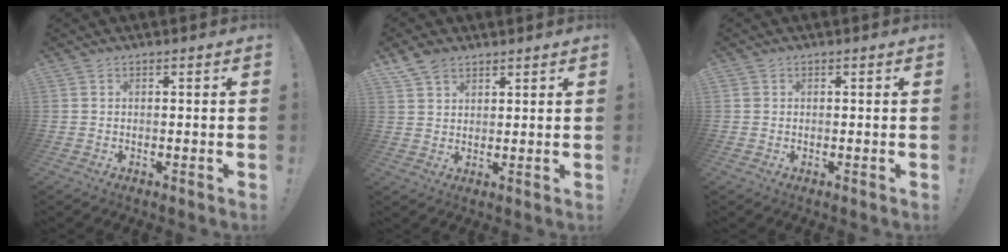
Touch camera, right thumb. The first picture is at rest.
{"total": 5.3, "force": [4.0, 3.0, 1.9], "torque": [-0.036, -0.016, 0.077]}
{"total": 0.8, "force": [0.3, 0.7, 0.0], "torque": [-0.009, 0.005, 0.007]}